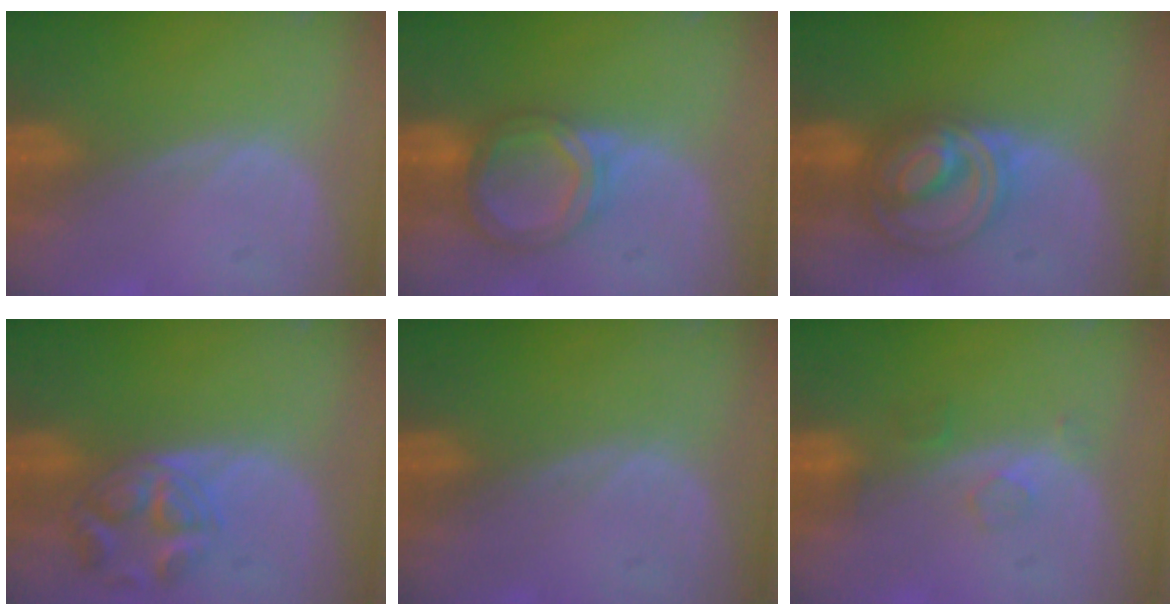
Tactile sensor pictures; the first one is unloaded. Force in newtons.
{"total": 6.3, "press": 5.9, "slide": 2.3}
{"total": 7.4, "press": 7.3, "slide": 0.4}
{"total": 5.4, "press": 5.3, "slide": 1.0}
{"total": 0.0}
{"total": 2.1, "press": 2.1, "slide": 0.2}